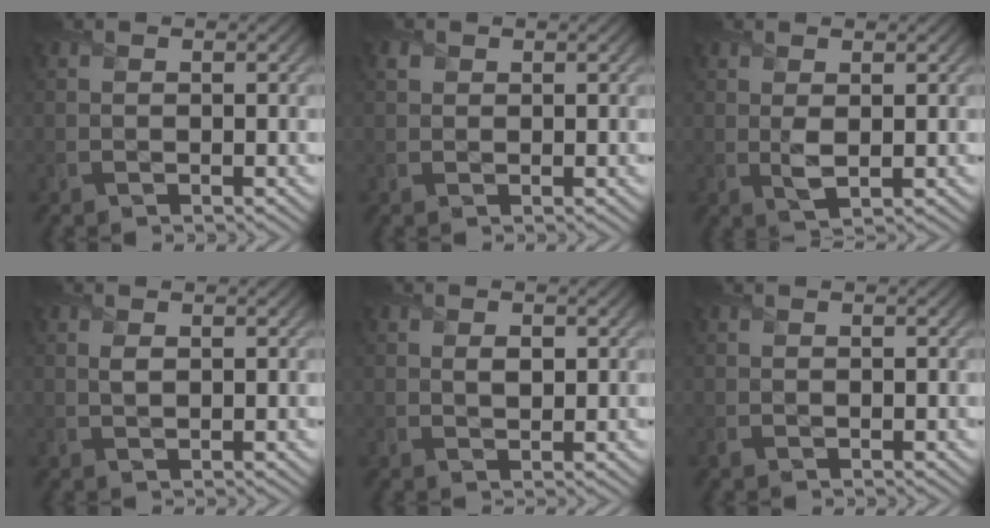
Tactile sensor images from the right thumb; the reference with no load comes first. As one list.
[{"total": 0.8, "force": [0.5, 0.6, 0.2], "torque": [-0.005, 0.004, 0.008]}, {"total": 1.8, "force": [0.5, 0.6, 1.7], "torque": [-0.039, -0.002, 0.013]}, {"total": 1.0, "force": [0.4, 0.3, 0.8], "torque": [-0.024, 0.000, 0.007]}, {"total": 1.5, "force": [0.4, 0.8, 1.2], "torque": [-0.027, -0.002, 0.007]}, {"total": 0.0}]